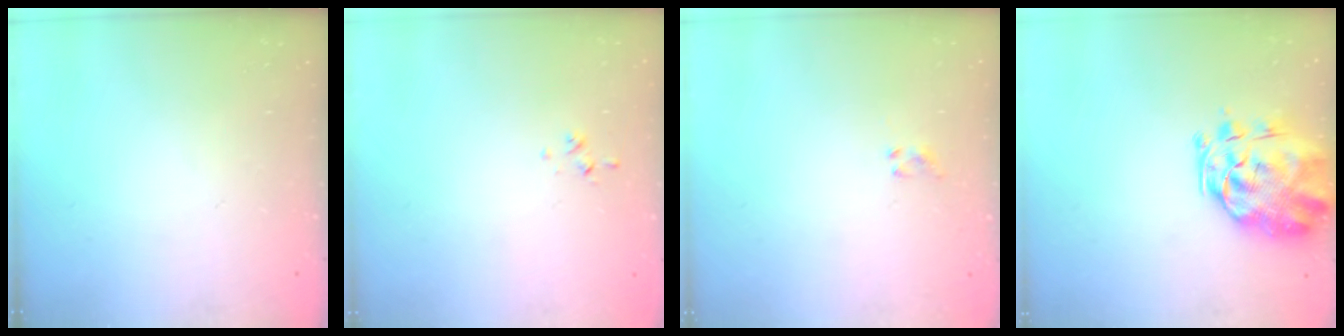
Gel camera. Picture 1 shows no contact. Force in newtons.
{"total": 0.7, "press": 0.6, "slide": 0.4}
{"total": 3.1, "press": 2.9, "slide": 1.2}
{"total": 2.5, "press": 2.3, "slide": 1.0}